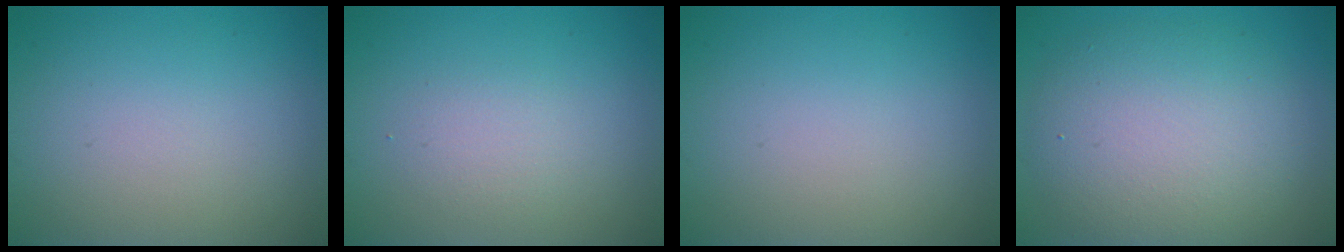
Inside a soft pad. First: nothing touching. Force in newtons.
{"total": 1.7, "press": 1.7, "slide": 0.1}
{"total": 0.0}
{"total": 7.6, "press": 7.6, "slide": 0.4}